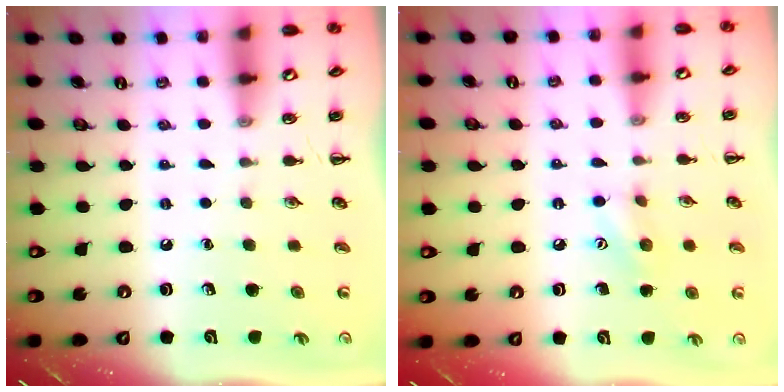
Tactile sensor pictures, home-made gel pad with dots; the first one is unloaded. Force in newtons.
{"total": 8.2, "press": 8.1, "slide": 1.6}